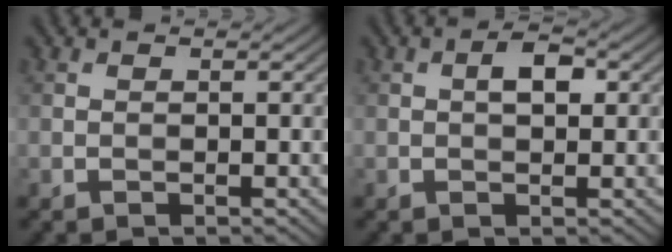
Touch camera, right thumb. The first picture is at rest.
{"total": 2.6, "force": [0.5, 1.3, 2.2], "torque": [-0.036, 0.006, 0.005]}